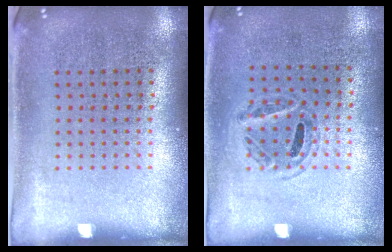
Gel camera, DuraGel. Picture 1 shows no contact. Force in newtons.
{"total": 1.0, "press": 0.7, "slide": 0.6}